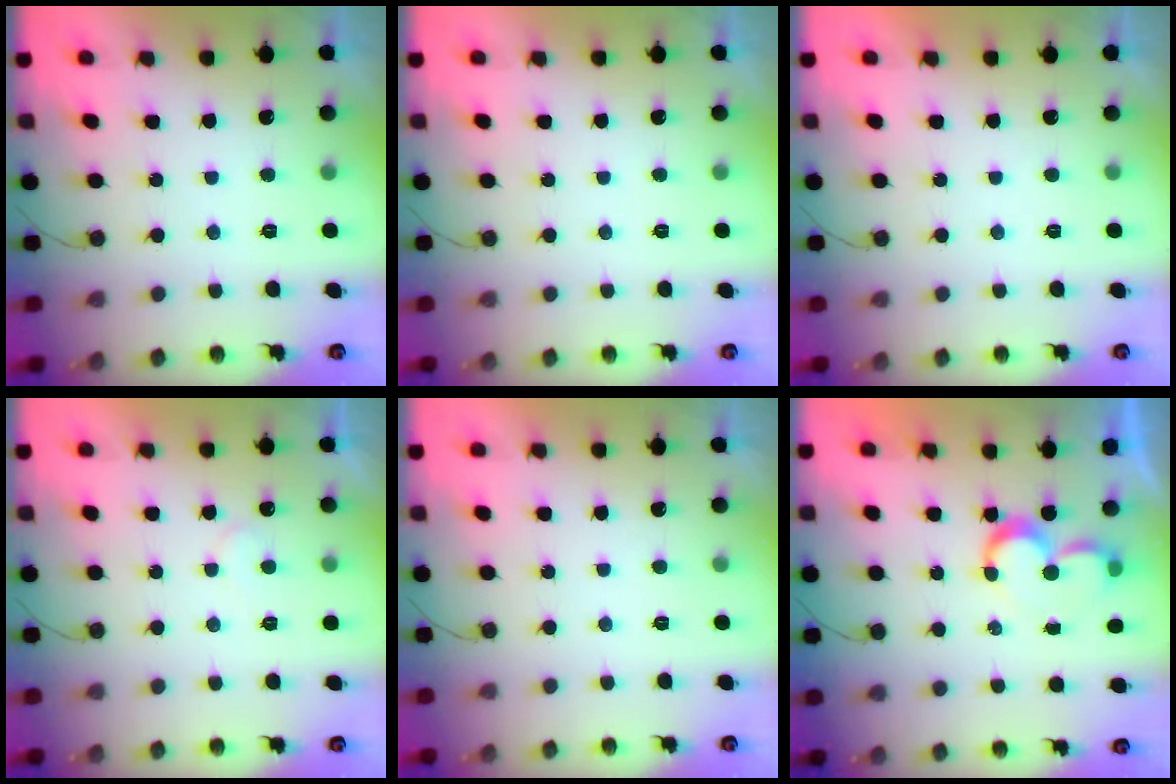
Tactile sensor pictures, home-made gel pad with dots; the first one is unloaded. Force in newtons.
{"total": 0.0}
{"total": 1.8, "press": 1.8, "slide": 0.0}
{"total": 4.4, "press": 4.4, "slide": 0.3}
{"total": 1.9, "press": 1.9, "slide": 0.0}
{"total": 7.2, "press": 7.1, "slide": 0.7}